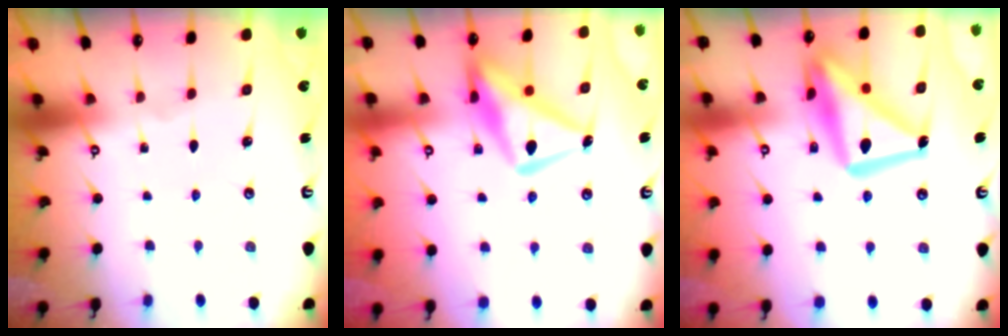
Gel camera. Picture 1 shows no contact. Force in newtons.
{"total": 16.4, "press": 16.3, "slide": 1.6}
{"total": 18.3, "press": 18.2, "slide": 1.9}